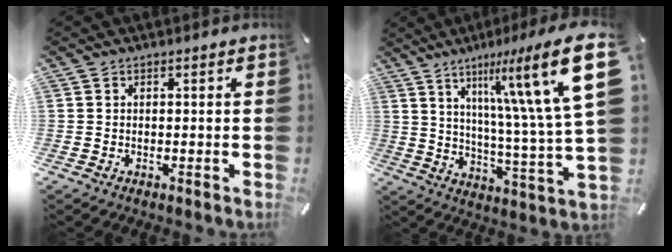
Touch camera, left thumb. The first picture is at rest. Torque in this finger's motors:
{"motor_torque": [2.58, 2.49, 1.41, -1.36, 0.22]}